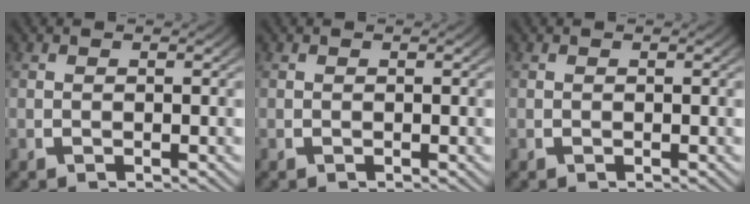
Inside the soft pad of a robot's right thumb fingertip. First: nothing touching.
{"total": 0.0}
{"total": 0.0}